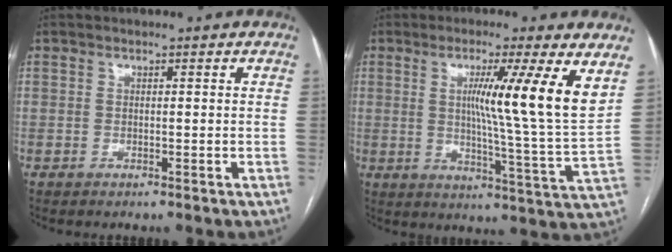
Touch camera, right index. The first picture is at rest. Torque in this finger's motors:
{"motor_torque": [1.13, 0.88, 0.49, 0.15]}